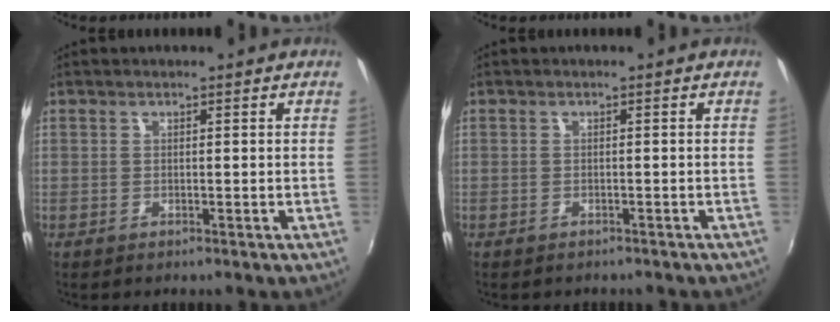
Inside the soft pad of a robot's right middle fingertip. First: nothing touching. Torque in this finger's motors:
{"motor_torque": [0.86, -1.28, 0.08, 0.04]}